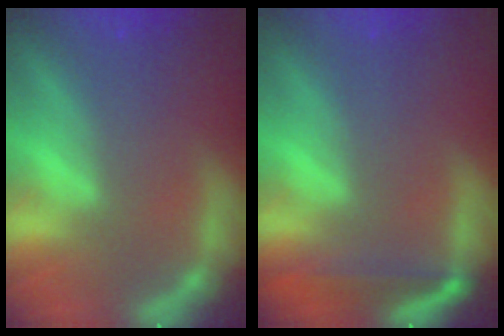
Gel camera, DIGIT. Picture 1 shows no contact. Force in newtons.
{"total": 4.0}